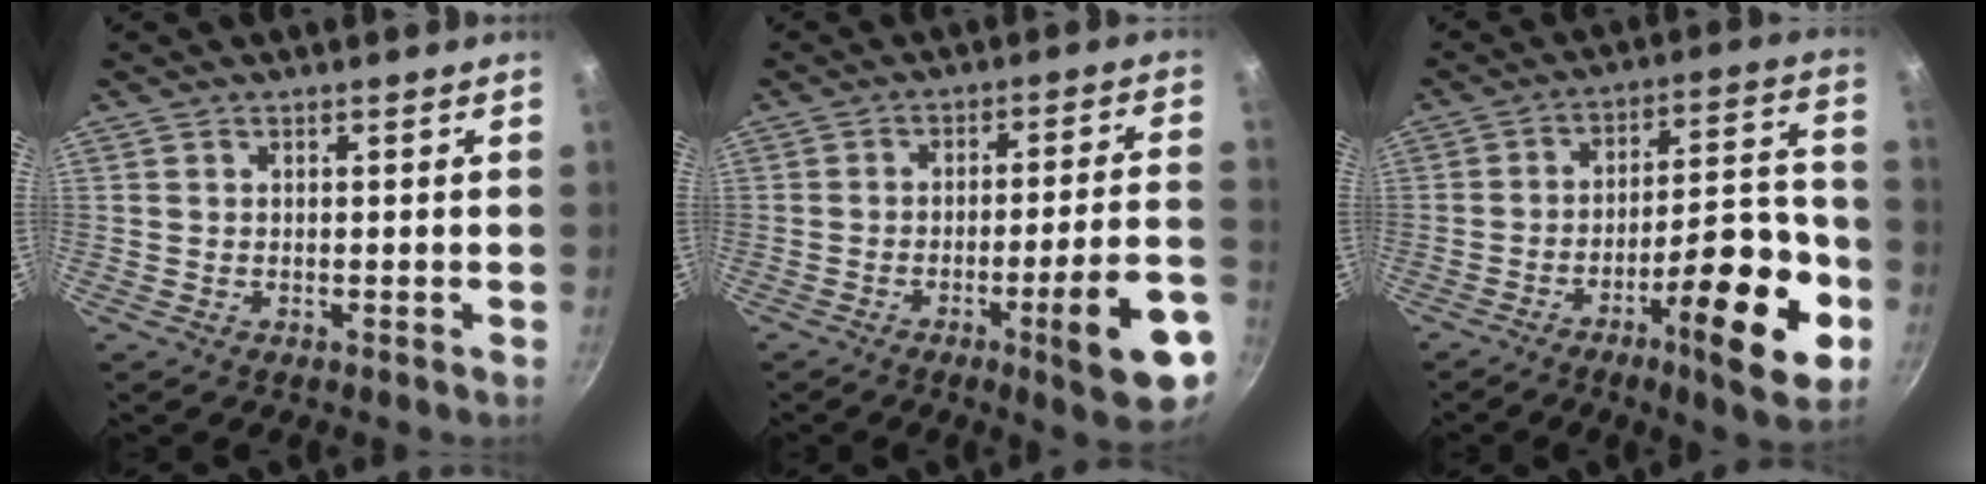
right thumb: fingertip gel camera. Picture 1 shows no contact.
{"total": 14.2, "force": [-6.7, 2.1, 12.4], "torque": [-0.157, 0.038, -0.088]}
{"total": 19.4, "force": [-8.2, 5.4, 16.7], "torque": [-0.210, 0.050, -0.123]}